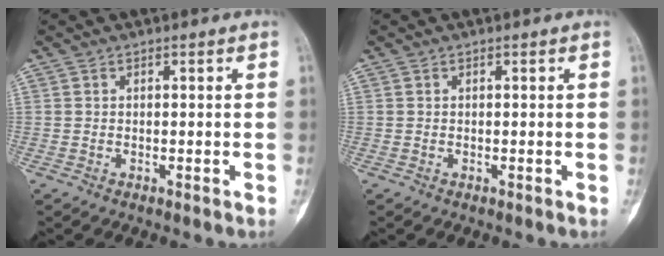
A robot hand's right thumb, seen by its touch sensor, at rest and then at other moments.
{"total": 0.0}